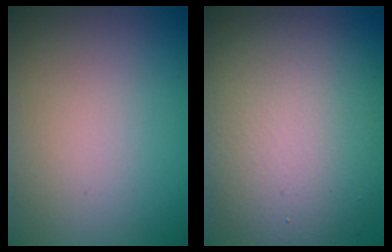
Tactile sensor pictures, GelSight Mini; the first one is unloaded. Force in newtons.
{"total": 8.8, "press": 8.8, "slide": 0.7}